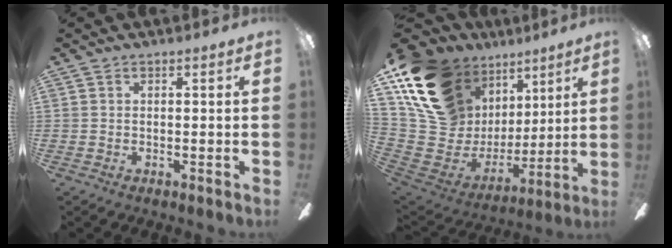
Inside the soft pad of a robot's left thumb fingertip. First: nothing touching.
{"total": 19.7, "force": [11.9, 12.8, 9.0], "torque": [-0.212, -0.069, 0.239]}